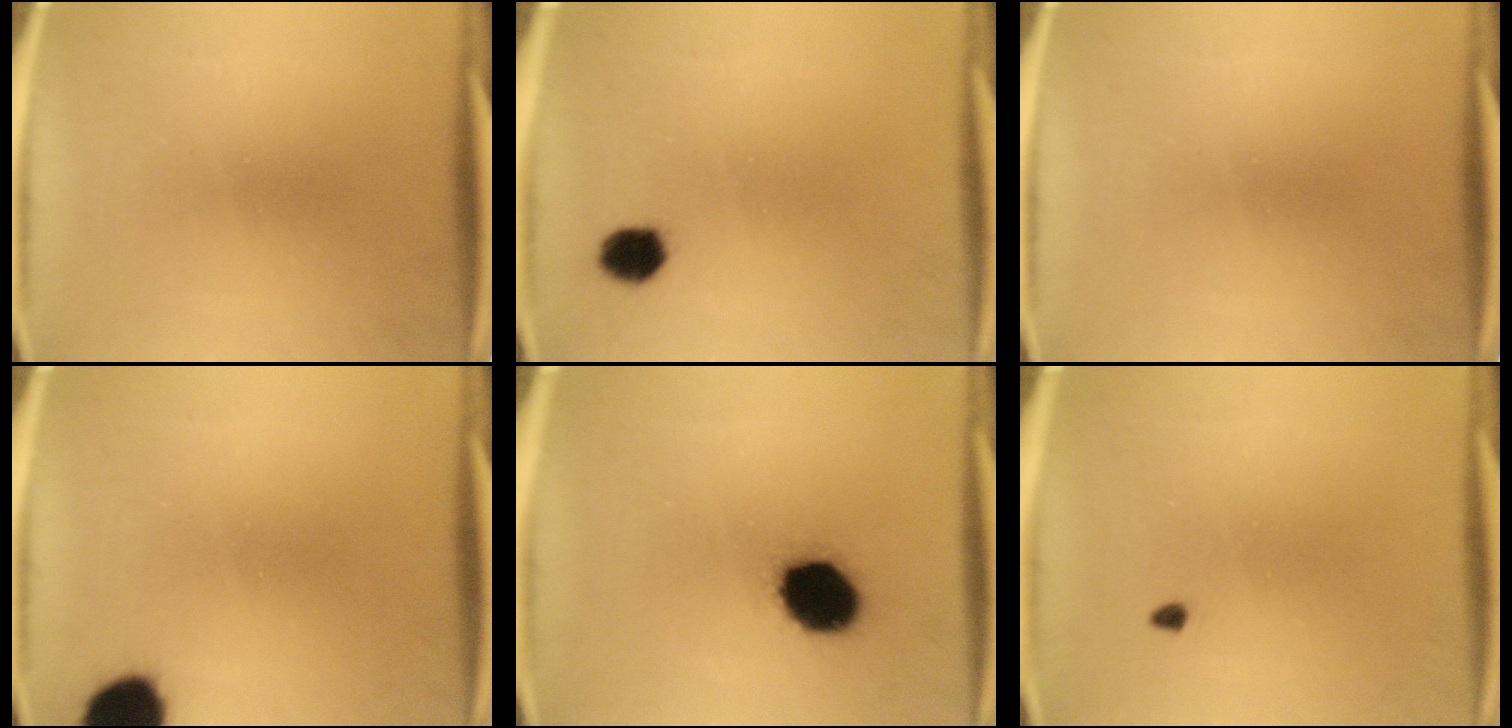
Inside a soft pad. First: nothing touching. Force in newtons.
{"total": 4.8}
{"total": 0.0}
{"total": 9.4}
{"total": 13.7}
{"total": 0.7}